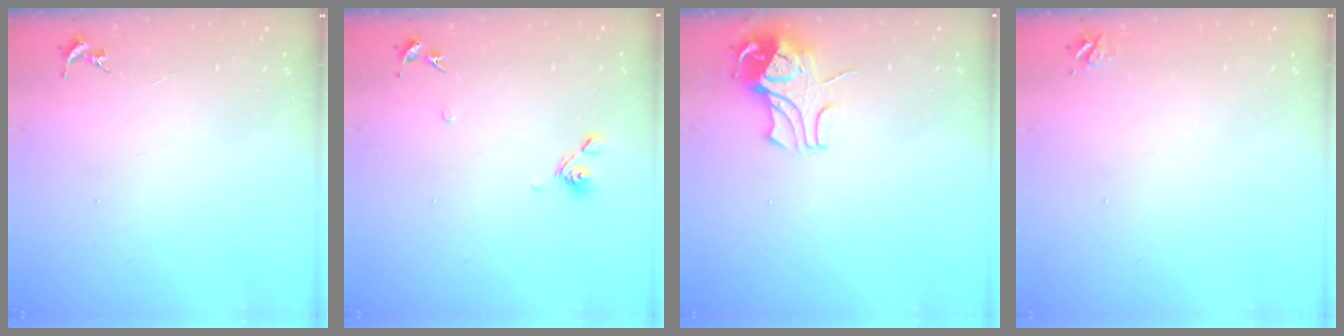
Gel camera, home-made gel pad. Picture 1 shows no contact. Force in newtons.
{"total": 7.5, "press": 7.3, "slide": 1.6}
{"total": 9.4, "press": 9.4, "slide": 1.1}
{"total": 3.7, "press": 3.6, "slide": 0.5}